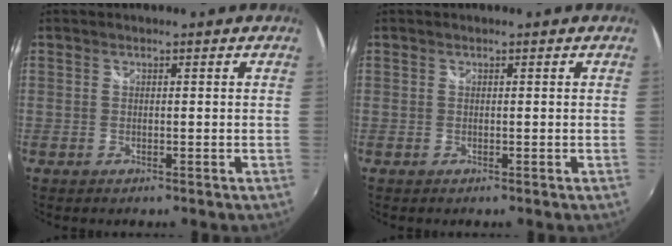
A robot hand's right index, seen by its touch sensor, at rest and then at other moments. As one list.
[{"total": 0.0}]